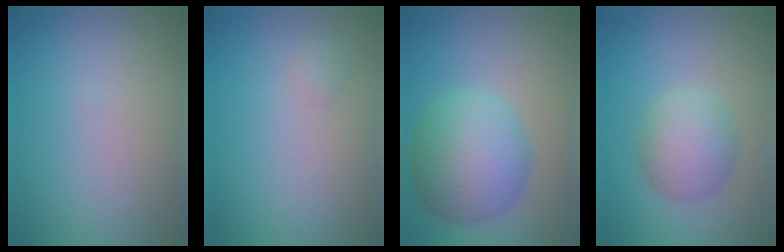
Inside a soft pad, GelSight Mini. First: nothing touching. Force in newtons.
{"total": 0.6, "press": 0.6, "slide": 0.0}
{"total": 8.4, "press": 8.4, "slide": 0.3}
{"total": 4.3, "press": 4.3, "slide": 0.1}